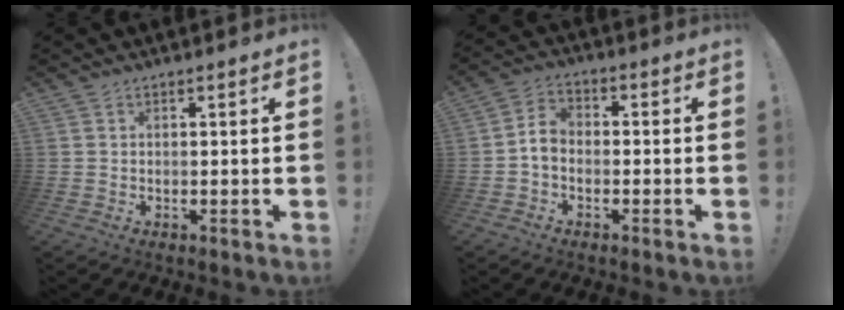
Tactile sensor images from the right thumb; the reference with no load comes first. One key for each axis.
{"total": 5.2, "fx": -1.6, "fy": 3.5, "fz": 3.5, "tx": -0.067, "ty": 0.014, "tz": -0.027}